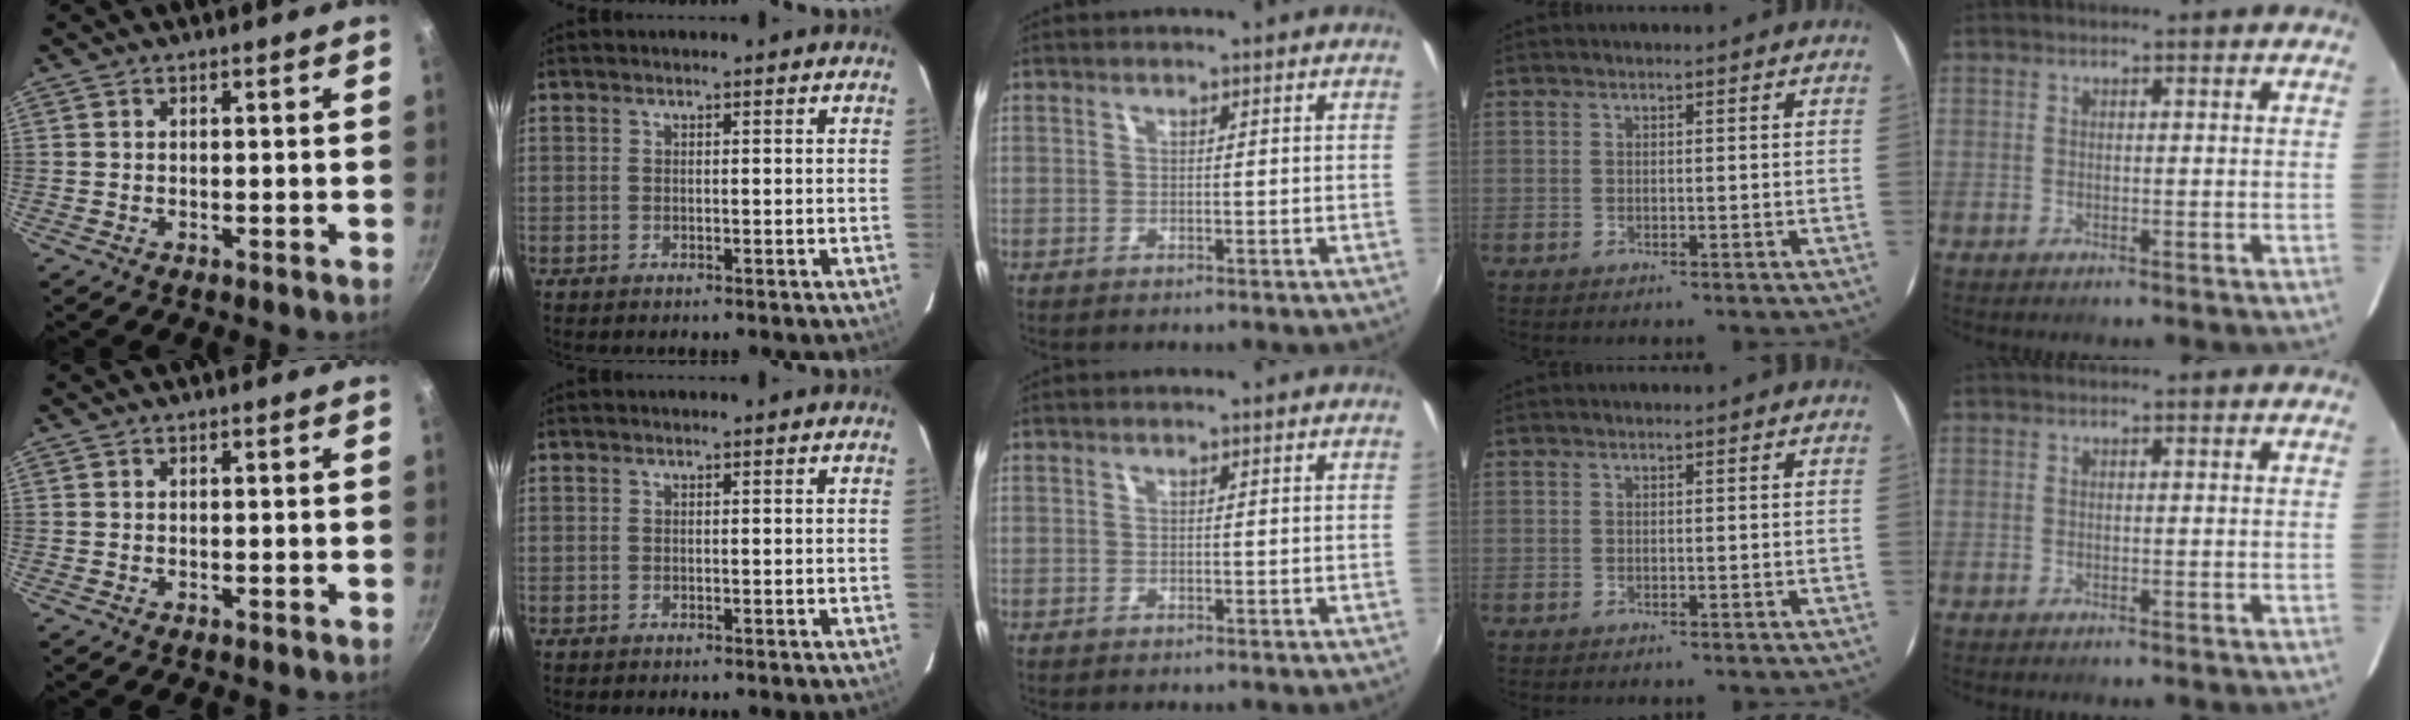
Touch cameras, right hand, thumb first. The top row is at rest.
{}